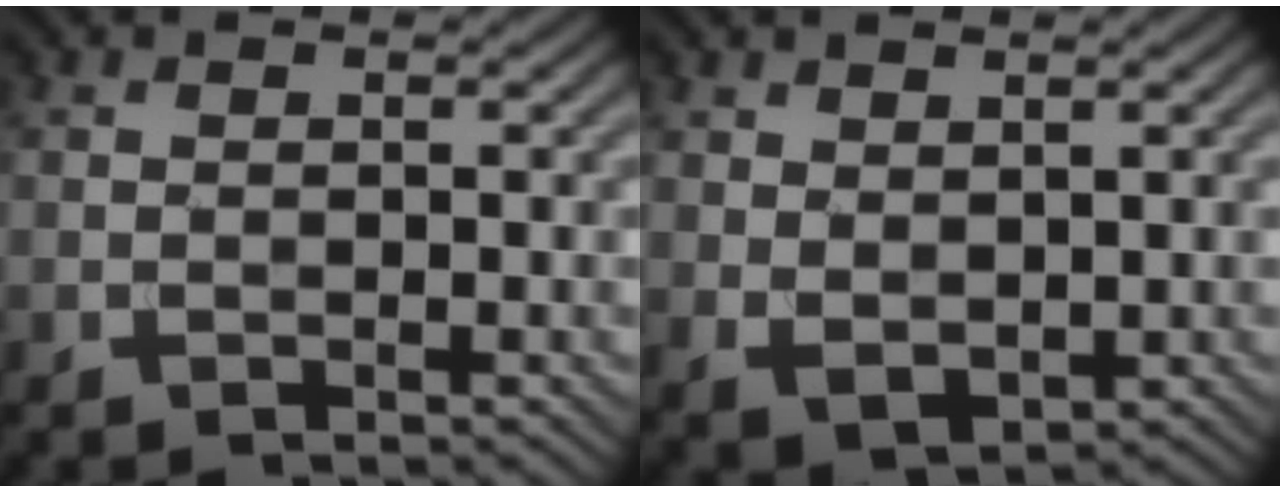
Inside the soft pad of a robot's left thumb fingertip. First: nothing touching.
{"total": 2.7, "force": [1.2, 1.7, 1.8], "torque": [-0.042, -0.009, 0.029]}